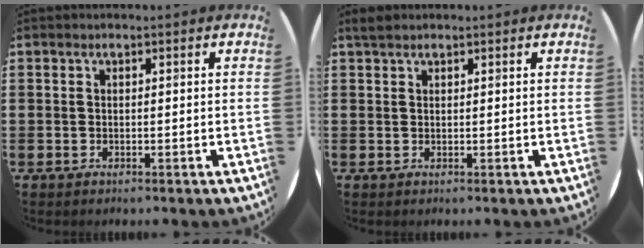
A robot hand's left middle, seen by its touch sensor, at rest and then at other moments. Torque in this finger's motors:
{"motor_torque": [0.29, -0.28, -0.01, 0.03]}